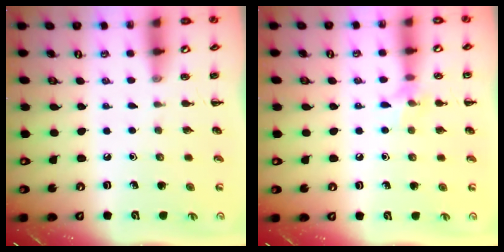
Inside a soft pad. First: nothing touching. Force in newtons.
{"total": 7.1, "press": 6.9, "slide": 1.6}